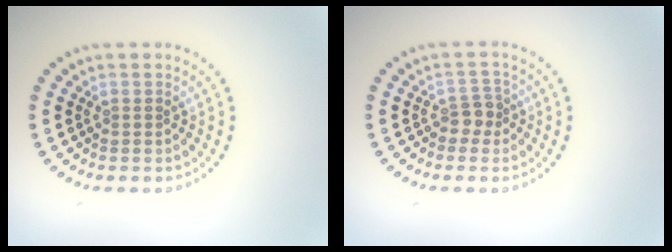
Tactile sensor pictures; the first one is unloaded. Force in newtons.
{"total": 1.8, "press": 1.4, "slide": 1.0}